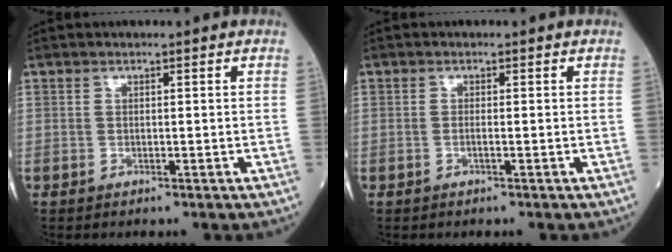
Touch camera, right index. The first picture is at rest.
{"total": 0.7, "force": [-0.2, 0.0, 0.6], "torque": [-0.015, 0.000, -0.005]}